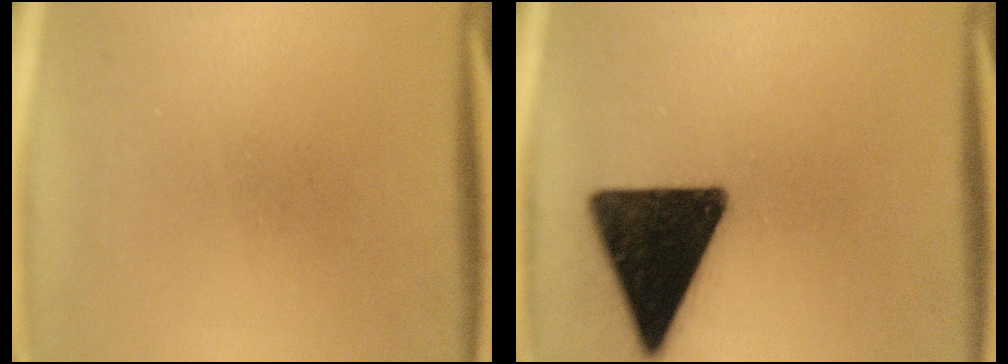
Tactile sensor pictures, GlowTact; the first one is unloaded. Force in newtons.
{"total": 17.5}